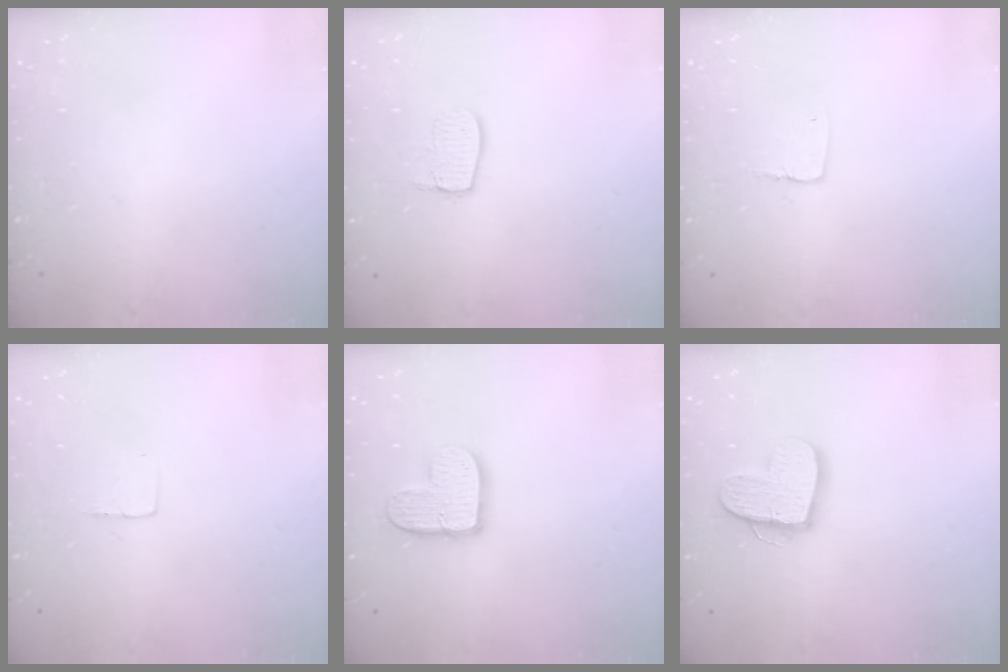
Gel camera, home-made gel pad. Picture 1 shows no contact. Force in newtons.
{"total": 7.6, "press": 7.6, "slide": 0.2}
{"total": 3.8, "press": 3.8, "slide": 0.4}
{"total": 3.0, "press": 3.0, "slide": 0.2}
{"total": 11.5, "press": 11.4, "slide": 1.0}
{"total": 13.7, "press": 13.6, "slide": 1.1}